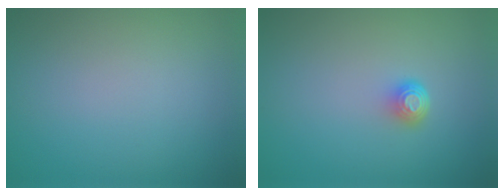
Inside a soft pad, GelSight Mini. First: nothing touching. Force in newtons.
{"total": 1.5, "press": 1.1, "slide": 1.0}